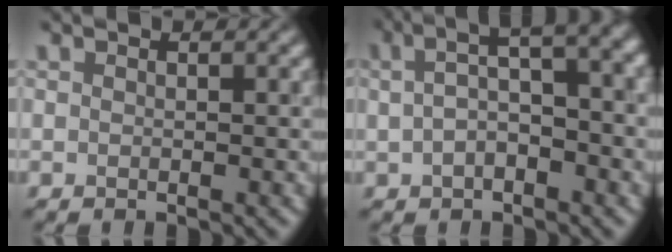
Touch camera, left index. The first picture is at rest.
{"total": 5.3, "force": [1.2, 1.3, 5.0], "torque": [-0.109, 0.010, 0.050]}